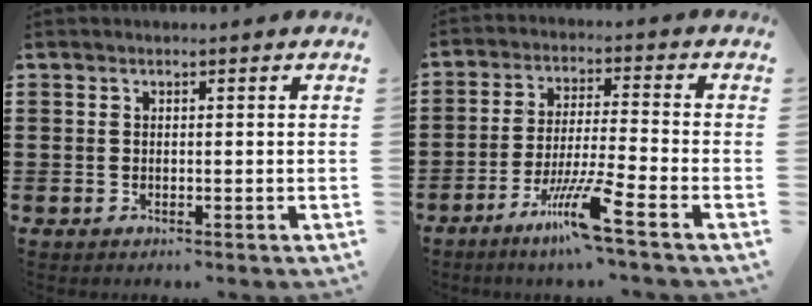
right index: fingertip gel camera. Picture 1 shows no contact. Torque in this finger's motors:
{"motor_torque": [2.03, -0.11, 0.69, 0.10]}